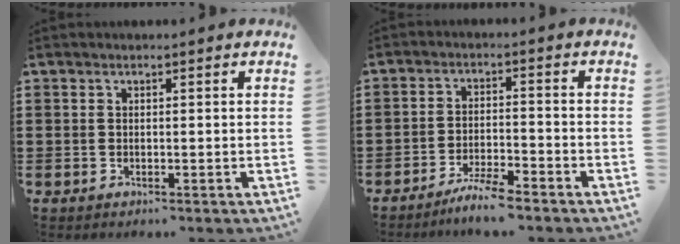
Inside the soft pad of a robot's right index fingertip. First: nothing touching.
{"total": 4.4, "force": [-4.0, -0.1, 1.8], "torque": [-0.039, -0.002, -0.078]}